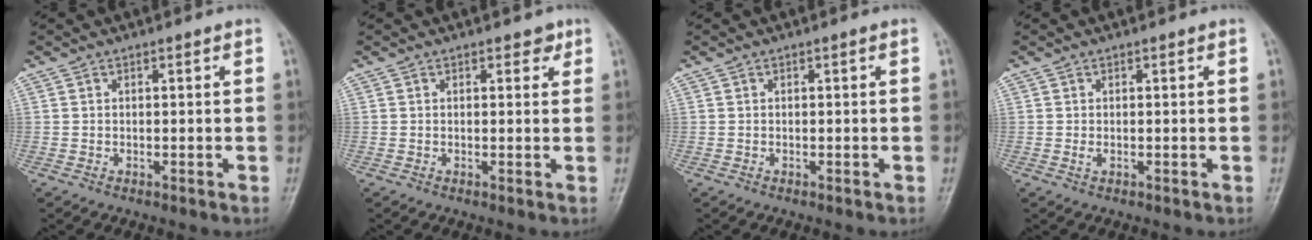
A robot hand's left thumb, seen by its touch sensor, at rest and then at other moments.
{"total": 1.8, "force": [1.2, 1.1, 0.8], "torque": [0.005, -0.004, 0.010]}
{"total": 0.0}
{"total": 0.9, "force": [0.2, 0.5, 0.8], "torque": [-0.014, -0.002, 0.004]}